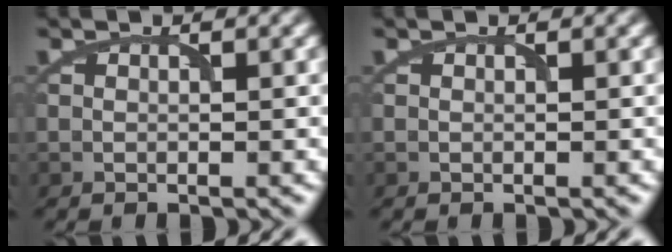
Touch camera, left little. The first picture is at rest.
{"total": 0.0}